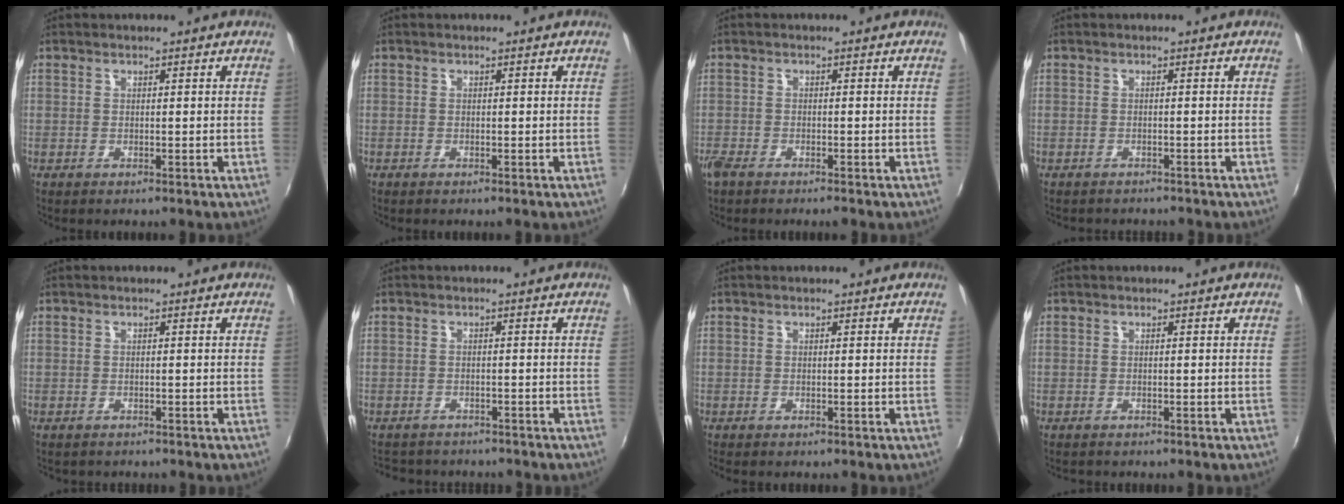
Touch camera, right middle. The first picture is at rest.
{"total": 0.0}
{"total": 3.3, "force": [-2.7, 1.1, 1.7], "torque": [-0.047, -0.010, -0.055]}
{"total": 2.8, "force": [-2.6, 0.9, 0.6], "torque": [-0.019, -0.013, -0.037]}
{"total": 1.0, "force": [-0.8, 0.5, 0.1], "torque": [-0.008, -0.002, -0.011]}
{"total": 6.7, "force": [-5.9, 2.6, 1.8], "torque": [-0.046, -0.013, -0.087]}
{"total": 0.0}
{"total": 0.6, "force": [-0.5, 0.3, 0.0], "torque": [-0.002, -0.002, -0.009]}